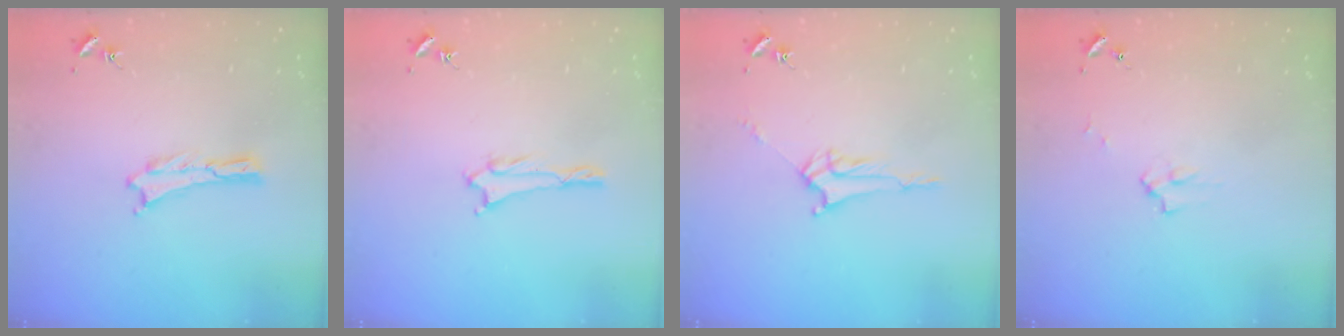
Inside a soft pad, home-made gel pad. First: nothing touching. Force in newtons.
{"total": 1.0, "press": 0.9, "slide": 0.2}
{"total": 3.0, "press": 3.0, "slide": 0.3}
{"total": 2.2, "press": 2.2, "slide": 0.3}